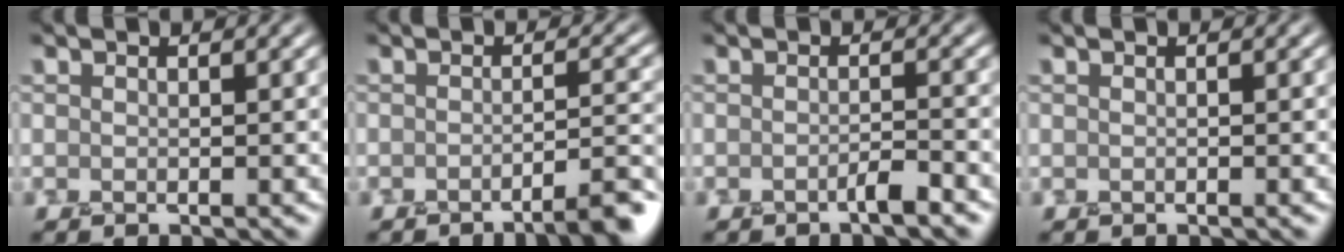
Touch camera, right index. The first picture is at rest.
{"total": 3.6, "force": [-2.4, 0.6, 2.7], "torque": [-0.027, 0.009, -0.050]}
{"total": 1.3, "force": [-0.9, 0.2, 1.0], "torque": [-0.010, 0.007, -0.022]}
{"total": 0.0}